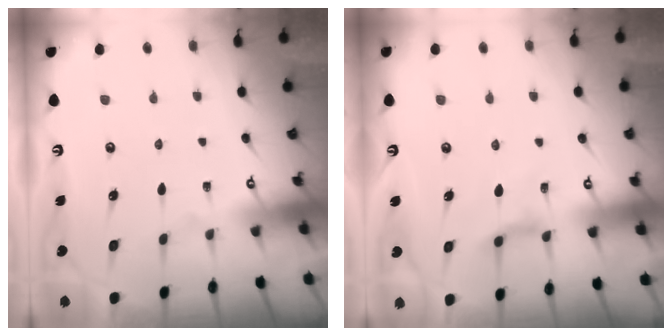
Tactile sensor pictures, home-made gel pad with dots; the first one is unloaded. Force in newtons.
{"total": 5.1, "press": 5.1, "slide": 0.6}